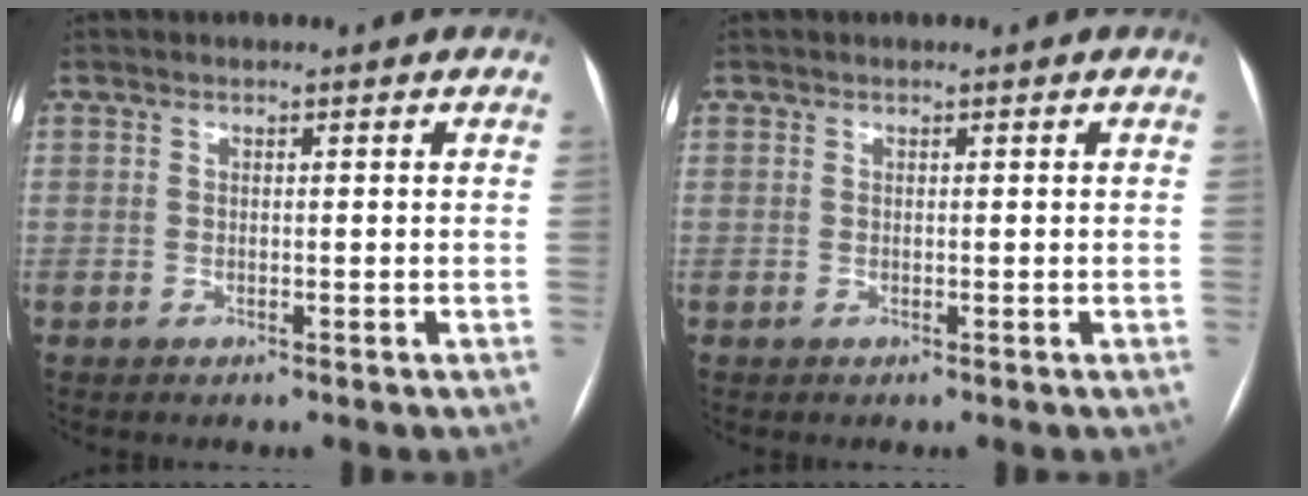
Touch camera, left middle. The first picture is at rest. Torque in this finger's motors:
{"motor_torque": [0.01, 0.01, -0.05, 0.00]}